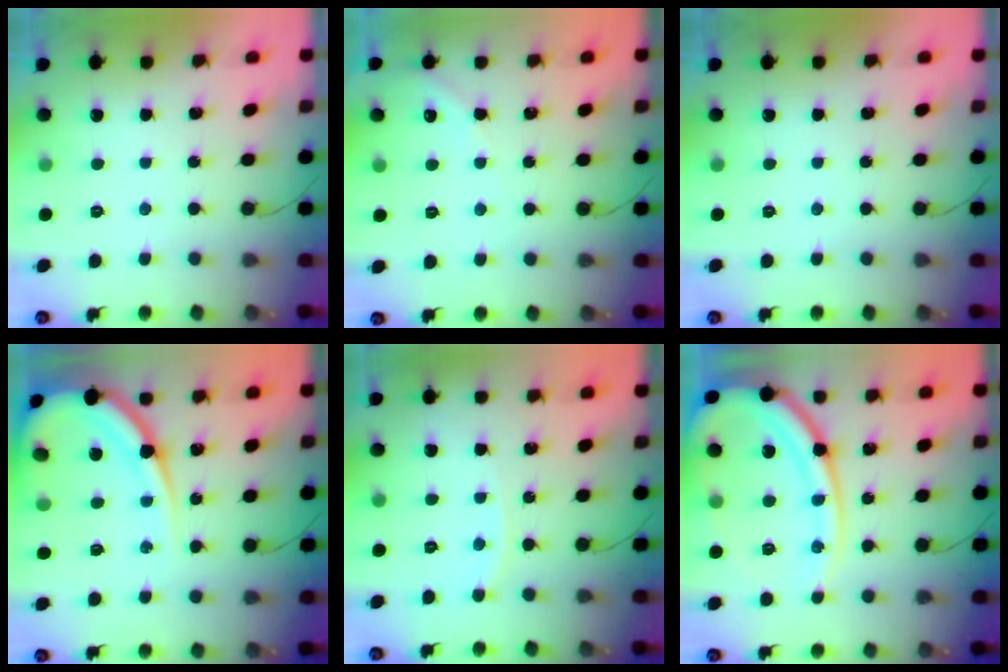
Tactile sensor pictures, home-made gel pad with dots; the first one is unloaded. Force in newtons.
{"total": 2.2, "press": 2.2, "slide": 0.4}
{"total": 0.0}
{"total": 16.8, "press": 16.7, "slide": 1.8}
{"total": 3.9, "press": 3.9, "slide": 0.5}
{"total": 19.8, "press": 19.7, "slide": 2.4}